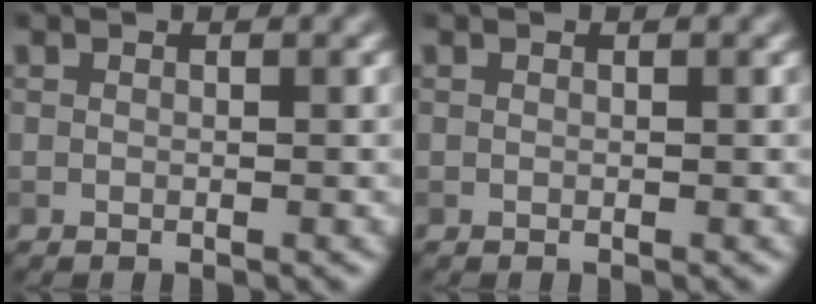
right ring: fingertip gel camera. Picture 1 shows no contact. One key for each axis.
{"total": 0.0}